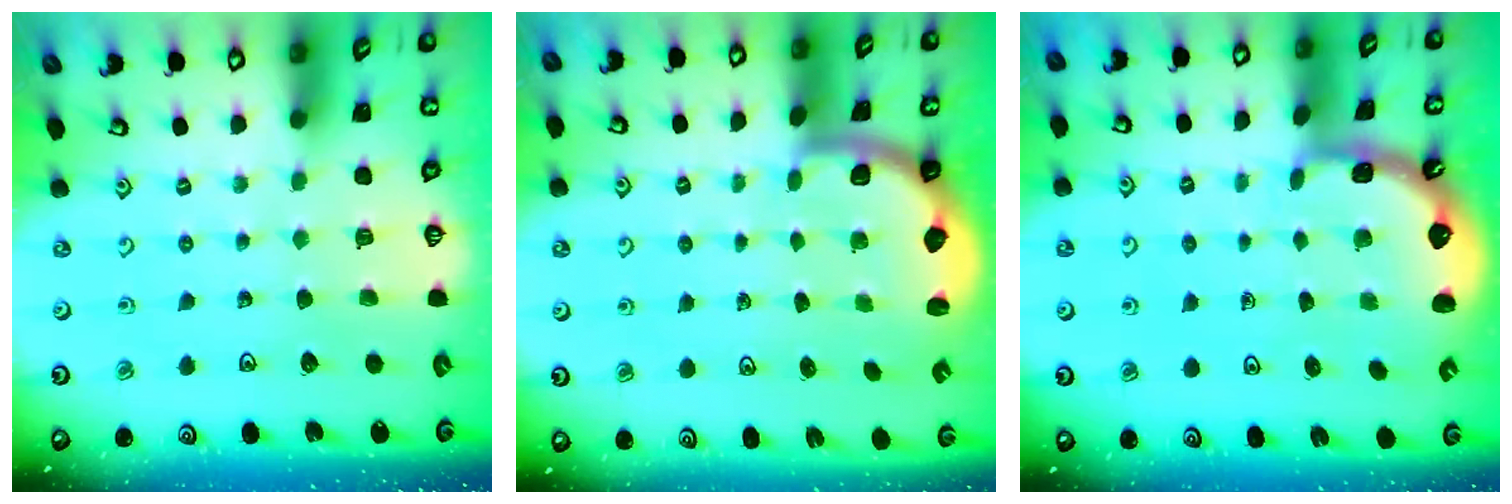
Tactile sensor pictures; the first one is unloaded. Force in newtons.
{"total": 2.0, "press": 2.0, "slide": 0.5}
{"total": 1.2, "press": 1.2, "slide": 0.1}